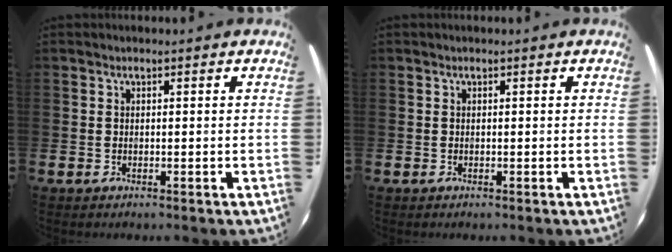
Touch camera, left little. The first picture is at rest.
{"total": 0.0}